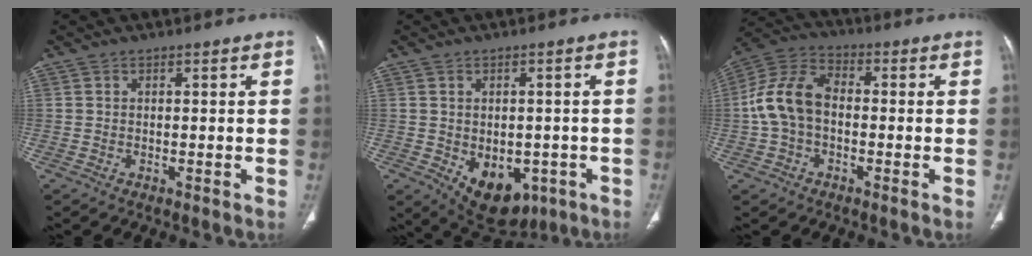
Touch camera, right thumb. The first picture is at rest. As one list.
[{"total": 11.6, "force": [-4.3, 7.7, 7.5], "torque": [-0.077, 0.007, -0.040]}, {"total": 11.1, "force": [-0.9, 7.5, 8.1], "torque": [-0.158, 0.036, -0.029]}]